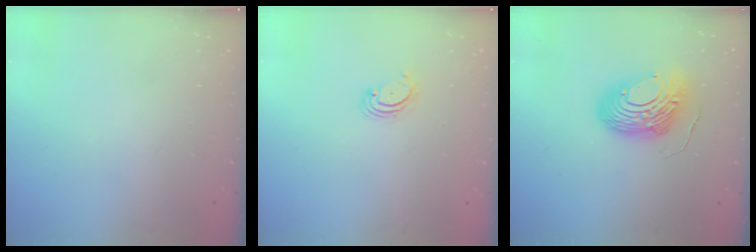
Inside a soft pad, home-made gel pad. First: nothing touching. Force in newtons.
{"total": 2.7, "press": 2.7, "slide": 0.3}
{"total": 12.6, "press": 12.6, "slide": 1.4}